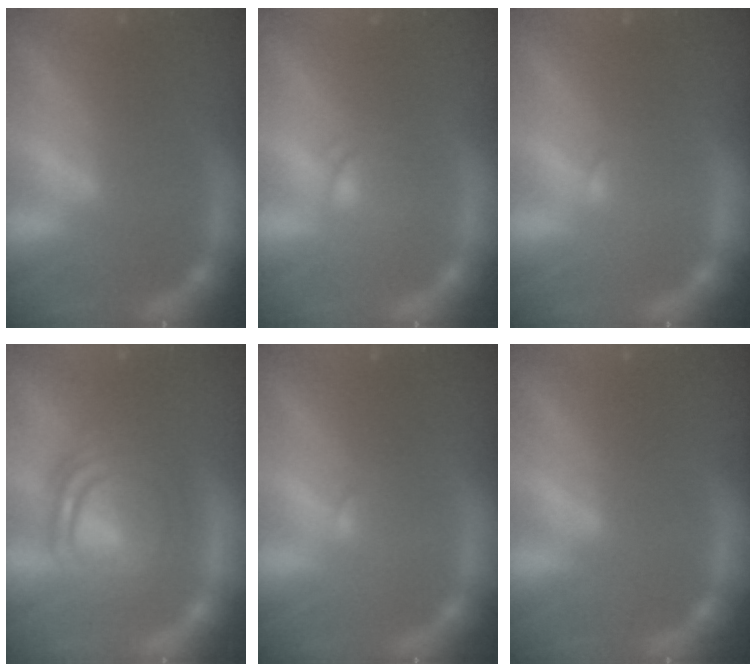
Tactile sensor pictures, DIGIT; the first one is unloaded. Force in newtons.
{"total": 2.0}
{"total": 1.0}
{"total": 9.0}
{"total": 1.0}
{"total": 0.0}